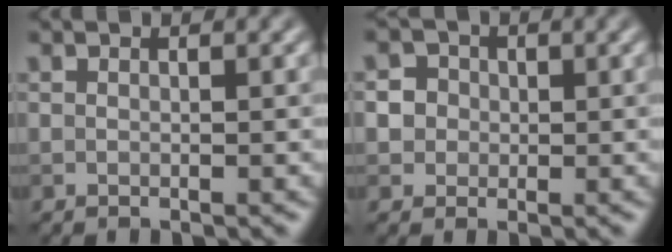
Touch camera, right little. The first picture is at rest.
{"total": 4.3, "force": [1.1, 3.9, 1.6], "torque": [-0.012, 0.025, 0.008]}